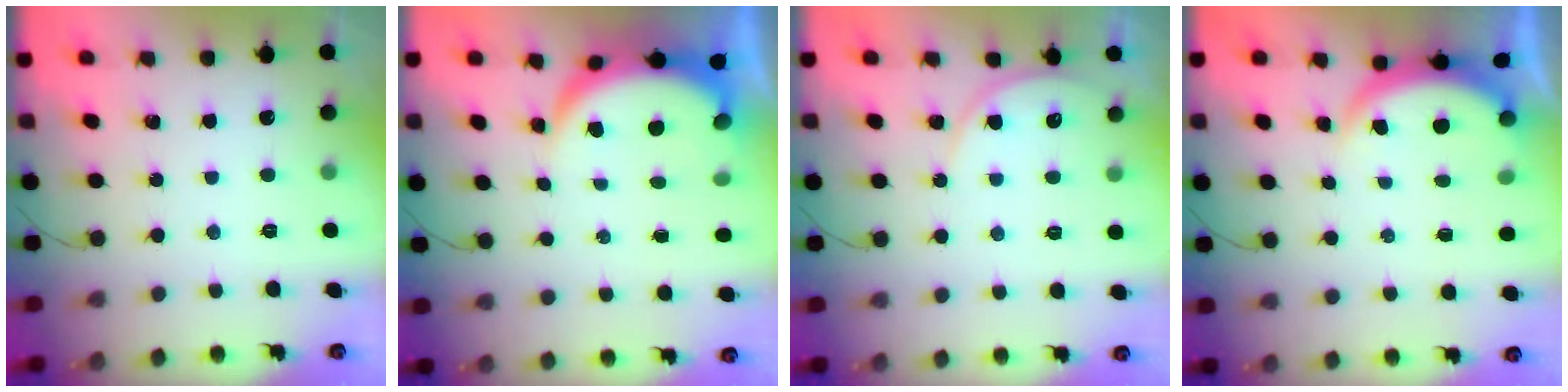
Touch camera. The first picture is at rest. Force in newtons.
{"total": 6.4, "press": 6.4, "slide": 0.9}
{"total": 5.4, "press": 5.4, "slide": 0.4}
{"total": 4.6, "press": 4.6, "slide": 0.7}